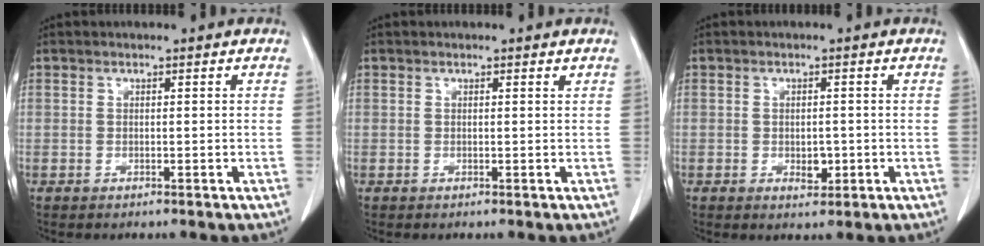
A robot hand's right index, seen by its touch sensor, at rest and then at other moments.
{"total": 0.0}
{"total": 2.3, "force": [-0.5, 1.4, 1.7], "torque": [-0.020, 0.002, 0.001]}